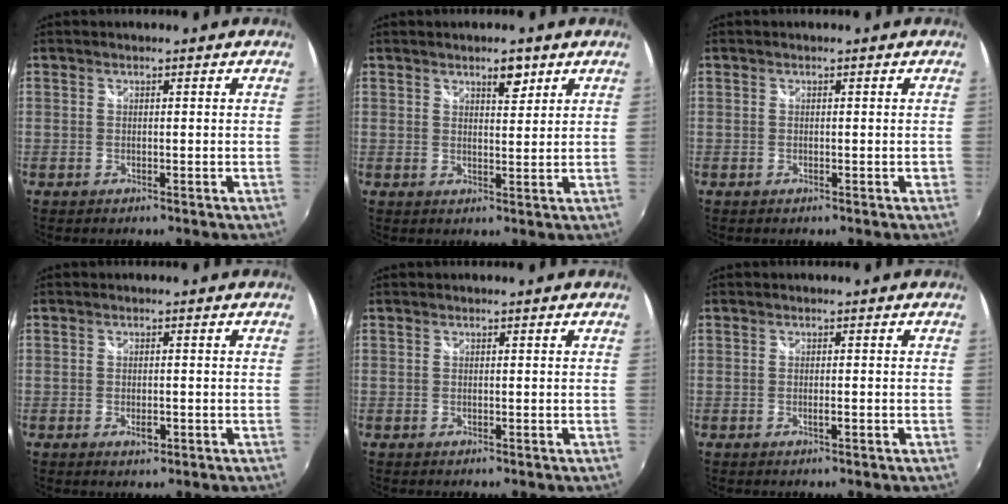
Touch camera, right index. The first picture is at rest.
{"total": 3.5, "force": [2.3, 1.3, 2.2], "torque": [-0.030, 0.002, 0.036]}
{"total": 1.0, "force": [-0.5, 0.4, 0.8], "torque": [-0.009, 0.001, -0.005]}
{"total": 2.1, "force": [-0.8, 1.1, 1.6], "torque": [-0.027, -0.004, -0.013]}
{"total": 0.0}
{"total": 1.3, "force": [-0.6, 0.0, 1.1], "torque": [-0.018, 0.000, -0.010]}